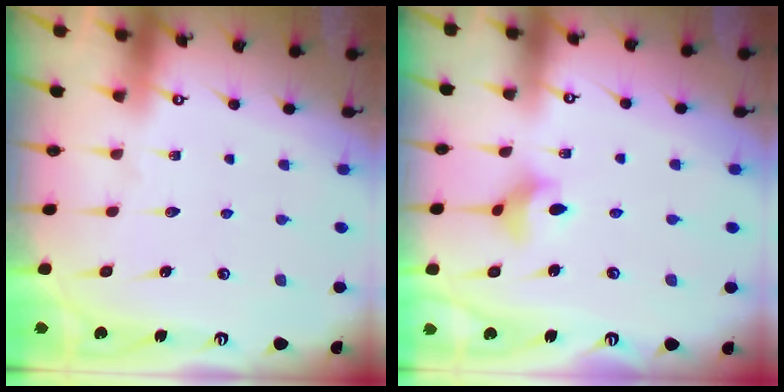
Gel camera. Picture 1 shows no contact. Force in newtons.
{"total": 4.1, "press": 4.1, "slide": 0.1}